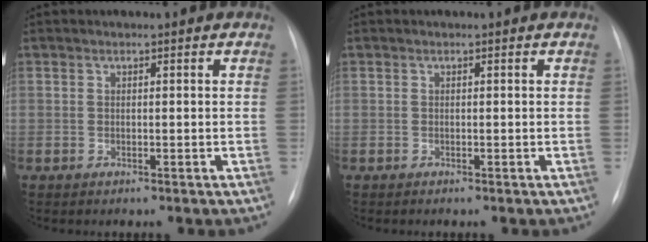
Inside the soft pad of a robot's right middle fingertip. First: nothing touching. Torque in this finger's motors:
{"motor_torque": [0.07, -0.04, 0.01, 0.02]}